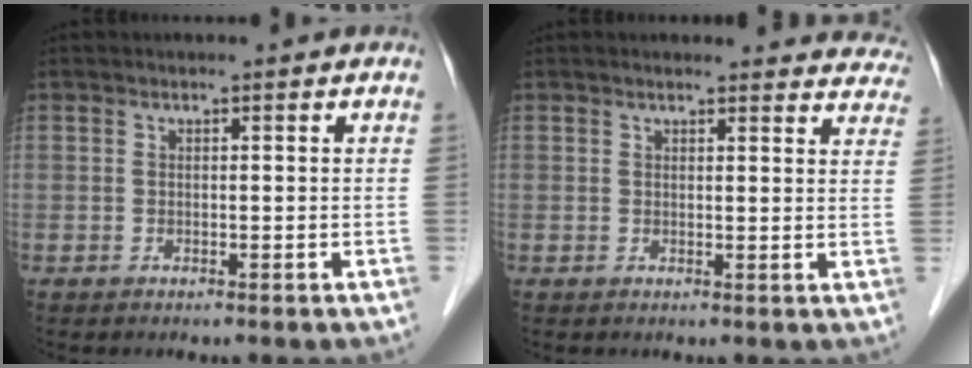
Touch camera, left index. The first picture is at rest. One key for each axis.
{"total": 13.4, "fx": 12.8, "fy": 3.1, "fz": 2.5, "tx": 0.010, "ty": -0.024, "tz": 0.112}